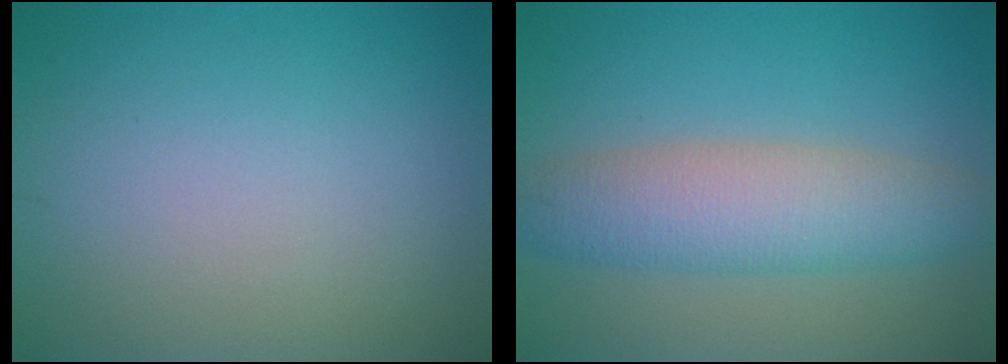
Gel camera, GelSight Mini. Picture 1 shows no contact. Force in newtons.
{"total": 5.9, "press": 5.9, "slide": 0.4}